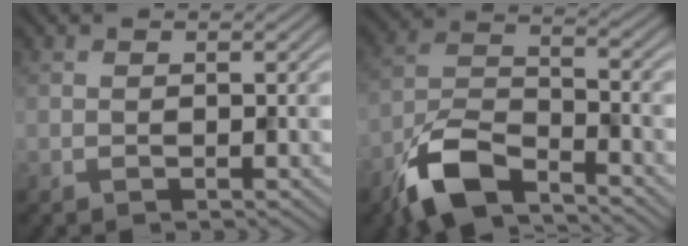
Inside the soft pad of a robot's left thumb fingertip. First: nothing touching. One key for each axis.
{"total": 9.3, "fx": -6.7, "fy": 3.2, "fz": 5.6, "tx": -0.111, "ty": -0.005, "tz": -0.150}